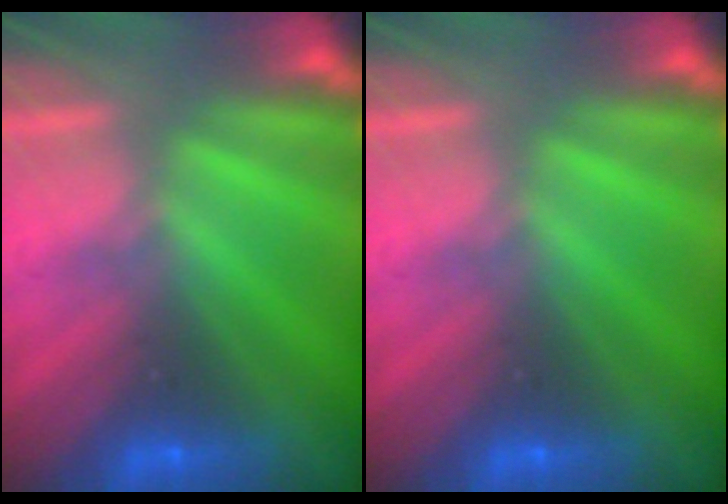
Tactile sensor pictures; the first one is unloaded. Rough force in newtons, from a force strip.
{"total": 0.0}